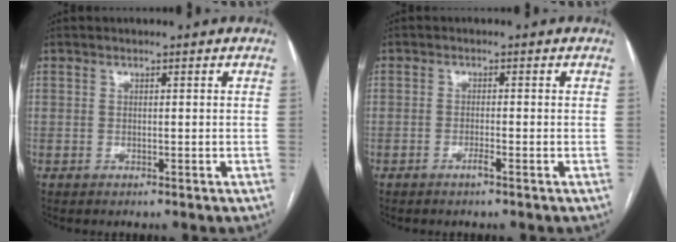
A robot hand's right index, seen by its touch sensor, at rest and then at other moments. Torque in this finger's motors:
{"motor_torque": [-0.03, -0.01, 0.02, 0.01]}